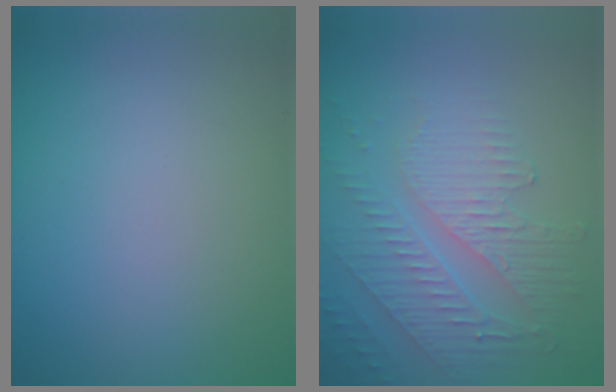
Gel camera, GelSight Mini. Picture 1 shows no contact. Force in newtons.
{"total": 5.5, "press": 3.6, "slide": 4.1}